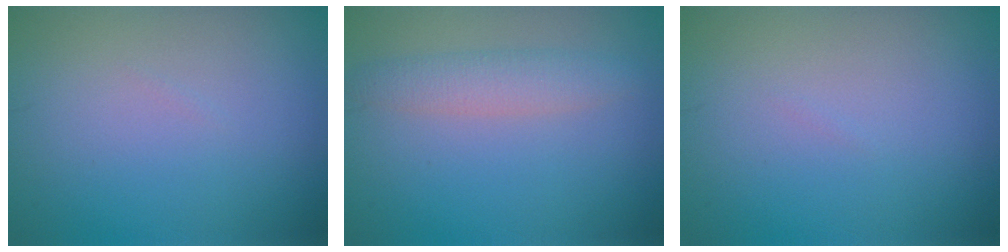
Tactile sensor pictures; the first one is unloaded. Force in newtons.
{"total": 2.5, "press": 2.5, "slide": 0.1}
{"total": 0.0}